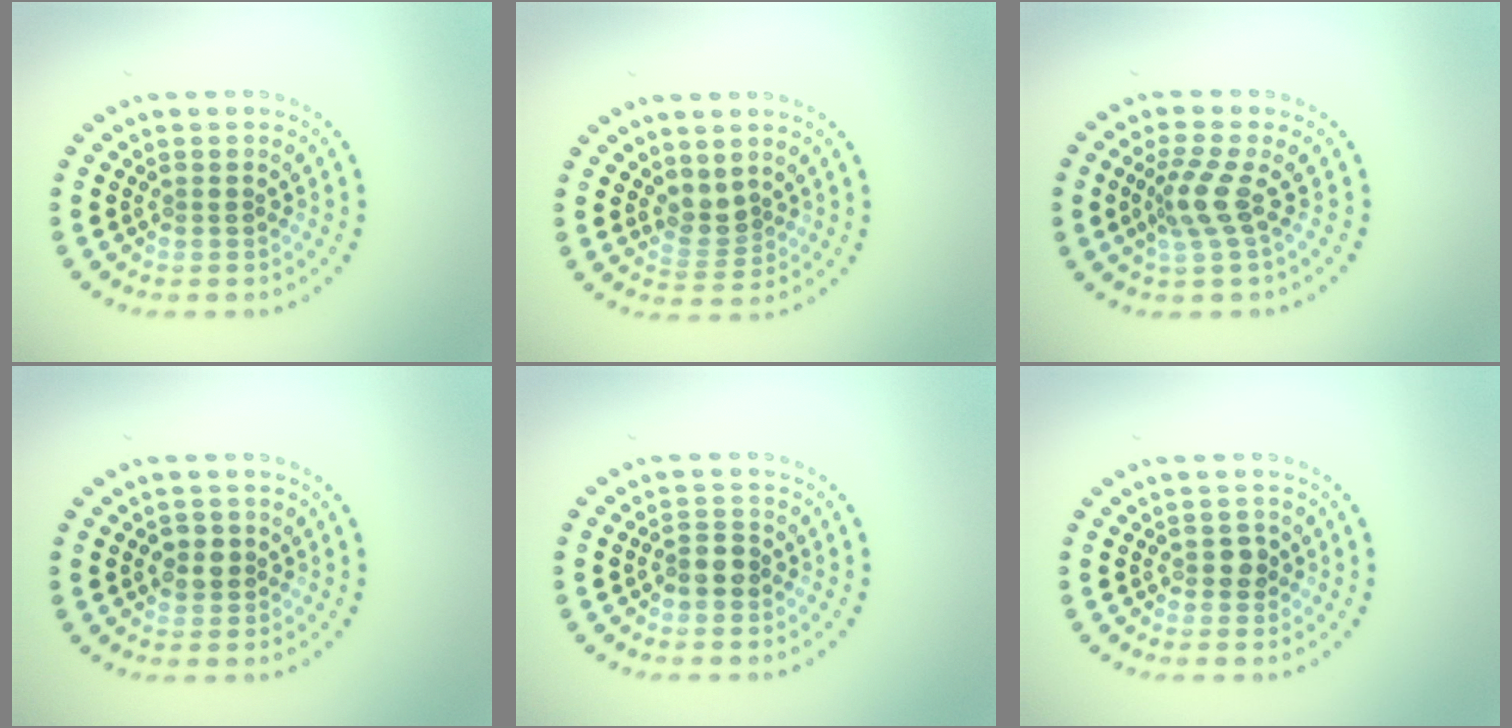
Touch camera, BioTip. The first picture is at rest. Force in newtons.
{"total": 2.1, "press": 1.6, "slide": 1.4}
{"total": 2.9, "press": 2.0, "slide": 2.0}
{"total": 1.6, "press": 1.6, "slide": 0.5}
{"total": 1.9, "press": 1.7, "slide": 0.8}
{"total": 1.2, "press": 1.2, "slide": 0.3}